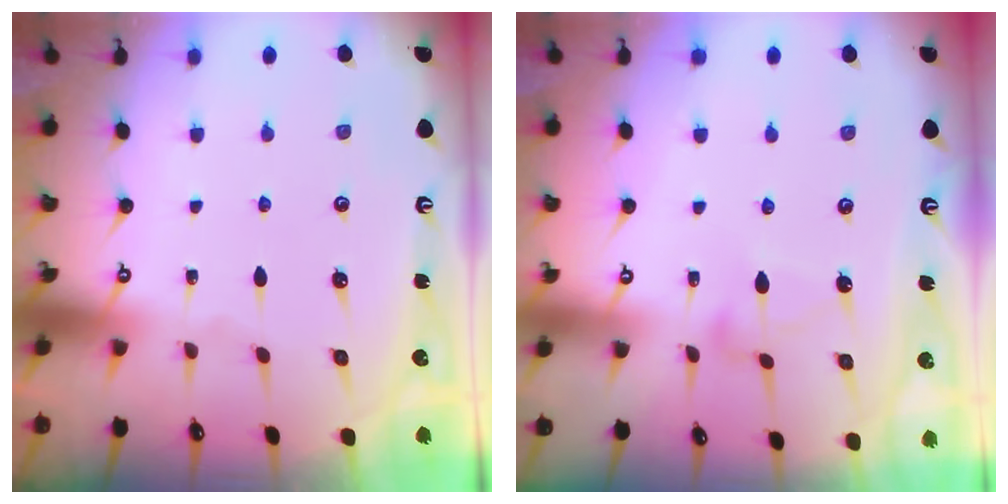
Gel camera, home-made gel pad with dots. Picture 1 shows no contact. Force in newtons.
{"total": 3.5, "press": 3.5, "slide": 0.1}